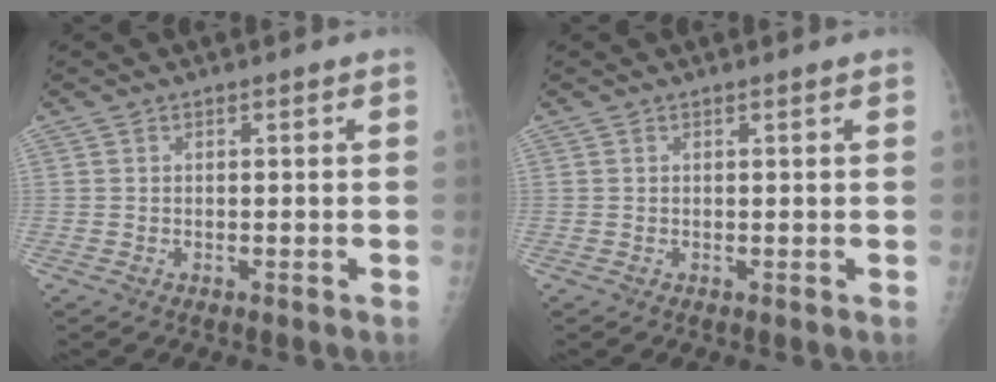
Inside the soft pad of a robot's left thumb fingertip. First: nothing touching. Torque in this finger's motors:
{"motor_torque": [-0.15, -0.04, -0.08, 0.15, 0.01]}